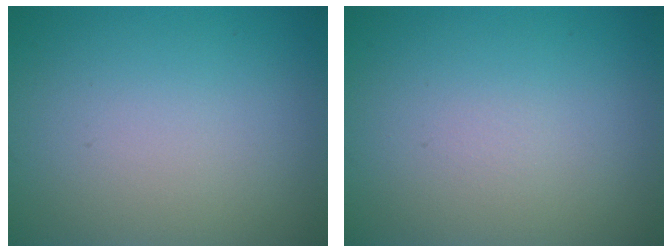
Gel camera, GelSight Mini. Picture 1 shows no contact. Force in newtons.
{"total": 0.0}